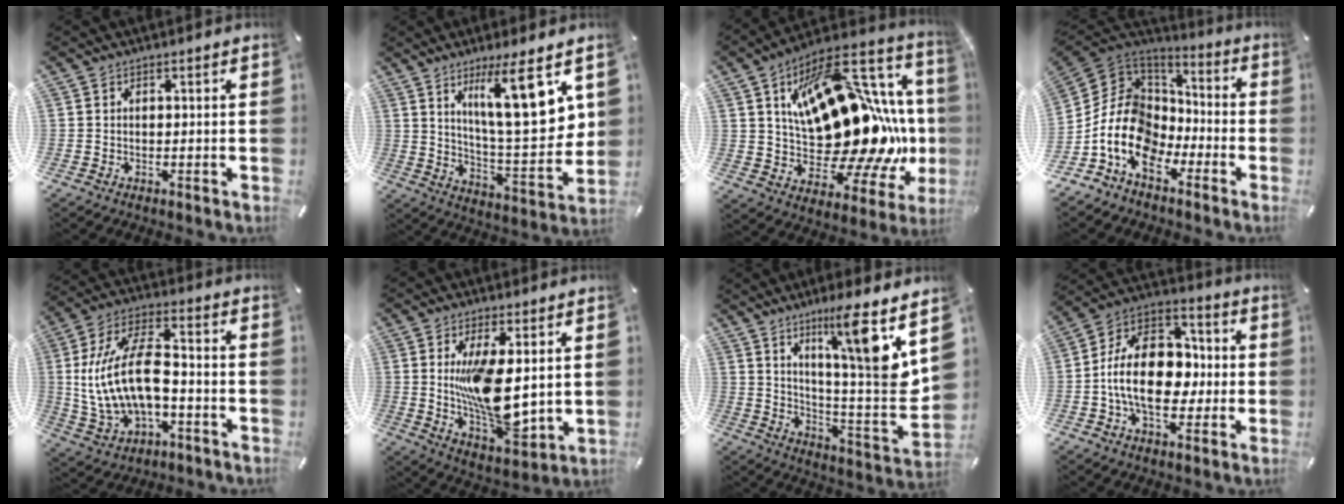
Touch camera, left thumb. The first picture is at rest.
{"total": 18.1, "force": [8.6, 4.4, 15.3], "torque": [-0.232, -0.041, 0.127]}
{"total": 29.0, "force": [2.9, 16.4, 23.7], "torque": [-0.331, -0.063, 0.082]}
{"total": 16.1, "force": [-5.8, 12.7, 8.1], "torque": [-0.190, 0.017, -0.105]}
{"total": 16.4, "force": [-1.1, 9.4, 13.3], "torque": [-0.287, 0.006, -0.021]}
{"total": 14.6, "force": [1.8, 6.1, 13.2], "torque": [-0.249, -0.031, 0.030]}
{"total": 15.8, "force": [8.9, 0.3, 13.1], "torque": [-0.200, -0.073, 0.121]}
{"total": 17.8, "force": [-2.7, 12.4, 12.4], "torque": [-0.228, 0.021, -0.049]}